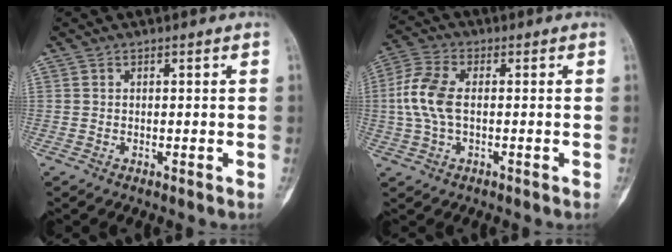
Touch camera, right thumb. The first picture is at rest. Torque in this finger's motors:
{"motor_torque": [1.26, 0.90, 0.98, -0.61, 0.27]}